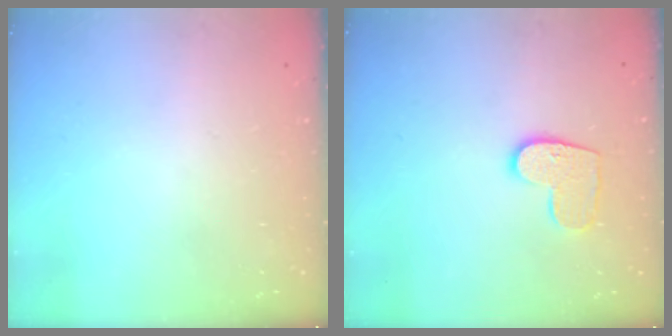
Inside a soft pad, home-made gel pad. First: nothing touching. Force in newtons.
{"total": 9.3, "press": 9.3, "slide": 0.4}